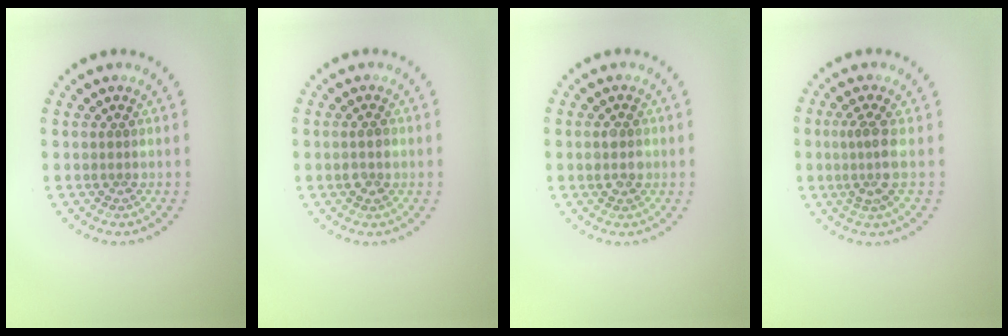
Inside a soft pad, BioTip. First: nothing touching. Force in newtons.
{"total": 1.5, "press": 1.5, "slide": 0.1}
{"total": 2.0, "press": 2.0, "slide": 0.2}
{"total": 2.6, "press": 1.9, "slide": 1.8}